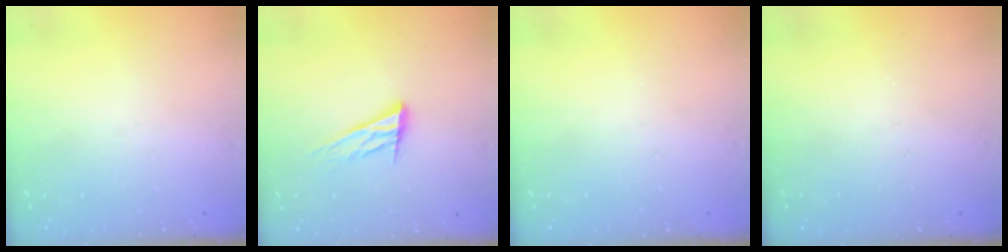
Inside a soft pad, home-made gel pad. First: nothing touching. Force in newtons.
{"total": 12.7, "press": 12.4, "slide": 2.8}
{"total": 0.0}
{"total": 0.0}